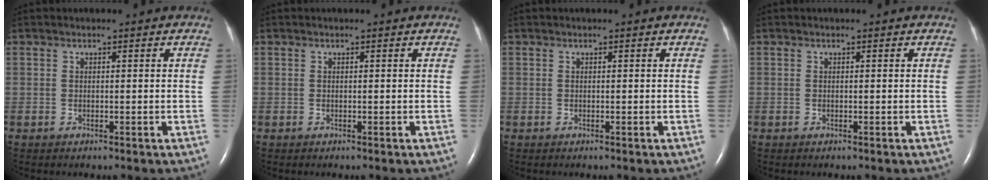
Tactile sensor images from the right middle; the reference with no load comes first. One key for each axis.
{"total": 0.0}
{"total": 0.0}
{"total": 0.0}